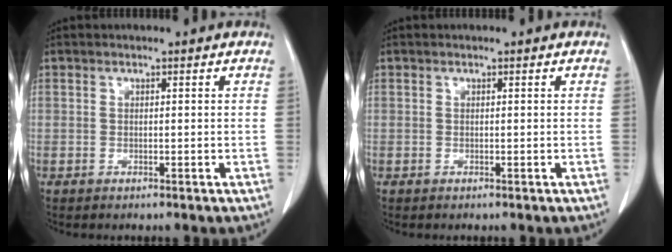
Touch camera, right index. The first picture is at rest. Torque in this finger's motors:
{"motor_torque": [0.00, 0.00, 0.00, 0.00]}